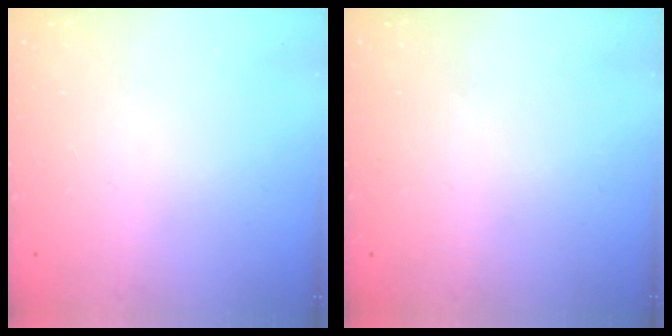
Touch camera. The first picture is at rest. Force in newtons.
{"total": 0.0}